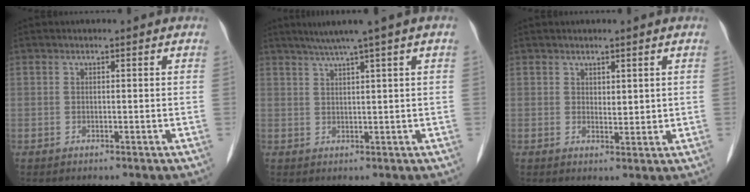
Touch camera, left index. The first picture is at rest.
{"total": 5.0, "force": [3.2, -1.2, 3.6], "torque": [-0.063, 0.017, 0.058]}
{"total": 1.7, "force": [0.9, 1.0, 1.0], "torque": [-0.017, -0.007, 0.023]}